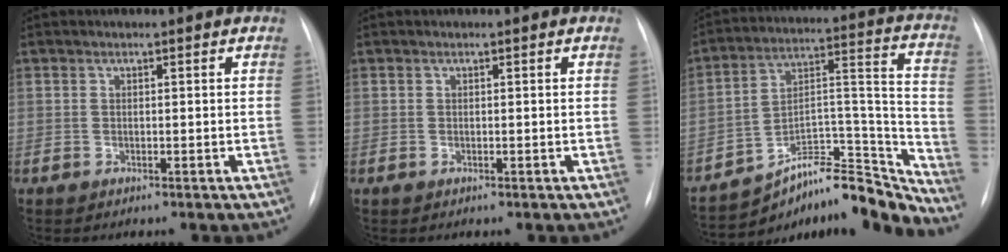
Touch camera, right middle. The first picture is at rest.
{"total": 0.0}
{"total": 15.7, "force": [-14.6, 3.4, 4.6], "torque": [-0.039, 0.075, -0.229]}